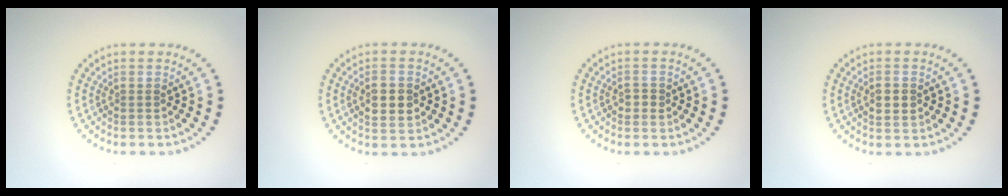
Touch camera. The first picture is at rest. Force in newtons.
{"total": 2.6, "press": 2.6, "slide": 0.2}
{"total": 0.9, "press": 0.9, "slide": 0.1}
{"total": 1.5, "press": 1.5, "slide": 0.2}